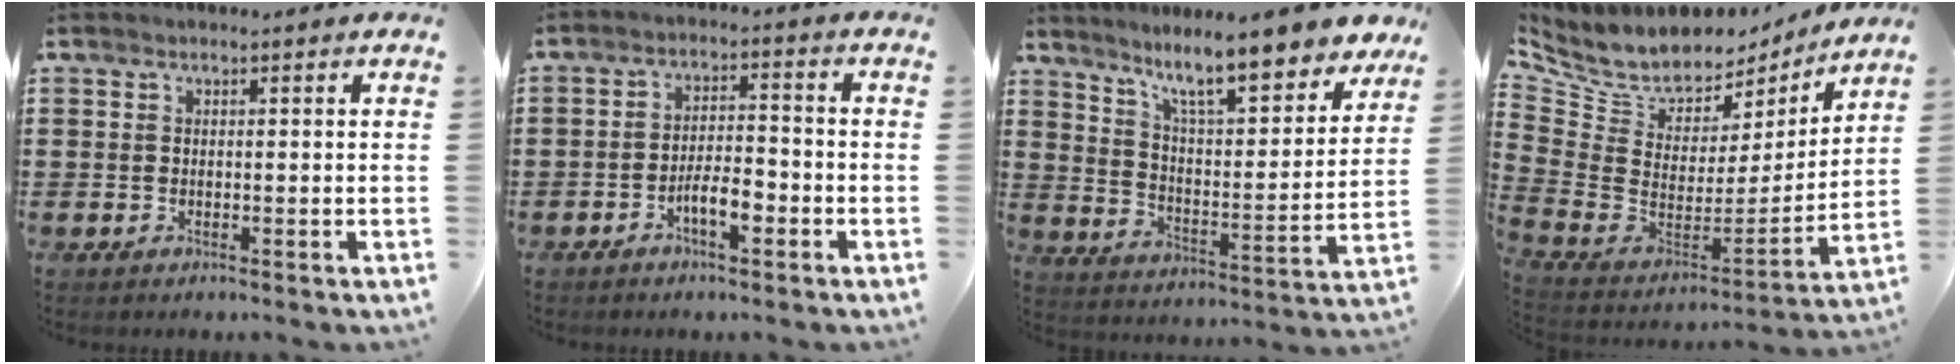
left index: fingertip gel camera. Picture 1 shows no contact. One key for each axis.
{"total": 4.8, "fx": -2.5, "fy": 1.5, "fz": 3.8, "tx": -0.071, "ty": 0.007, "tz": -0.048}
{"total": 10.3, "fx": 8.7, "fy": 0.8, "fz": 5.6, "tx": -0.112, "ty": -0.056, "tz": 0.143}
{"total": 7.2, "fx": 6.1, "fy": 3.5, "fz": 1.4, "tx": -0.072, "ty": -0.050, "tz": 0.111}